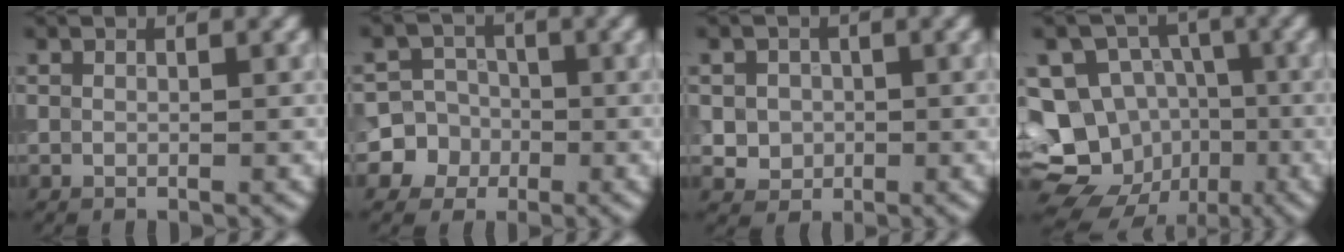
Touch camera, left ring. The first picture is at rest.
{"total": 7.1, "force": [-2.0, 6.8, 0.7], "torque": [0.004, 0.008, -0.064]}
{"total": 2.6, "force": [0.0, 2.4, 1.0], "torque": [-0.004, 0.000, -0.003]}
{"total": 17.7, "force": [-5.3, 16.0, 5.5], "torque": [-0.140, -0.009, -0.090]}